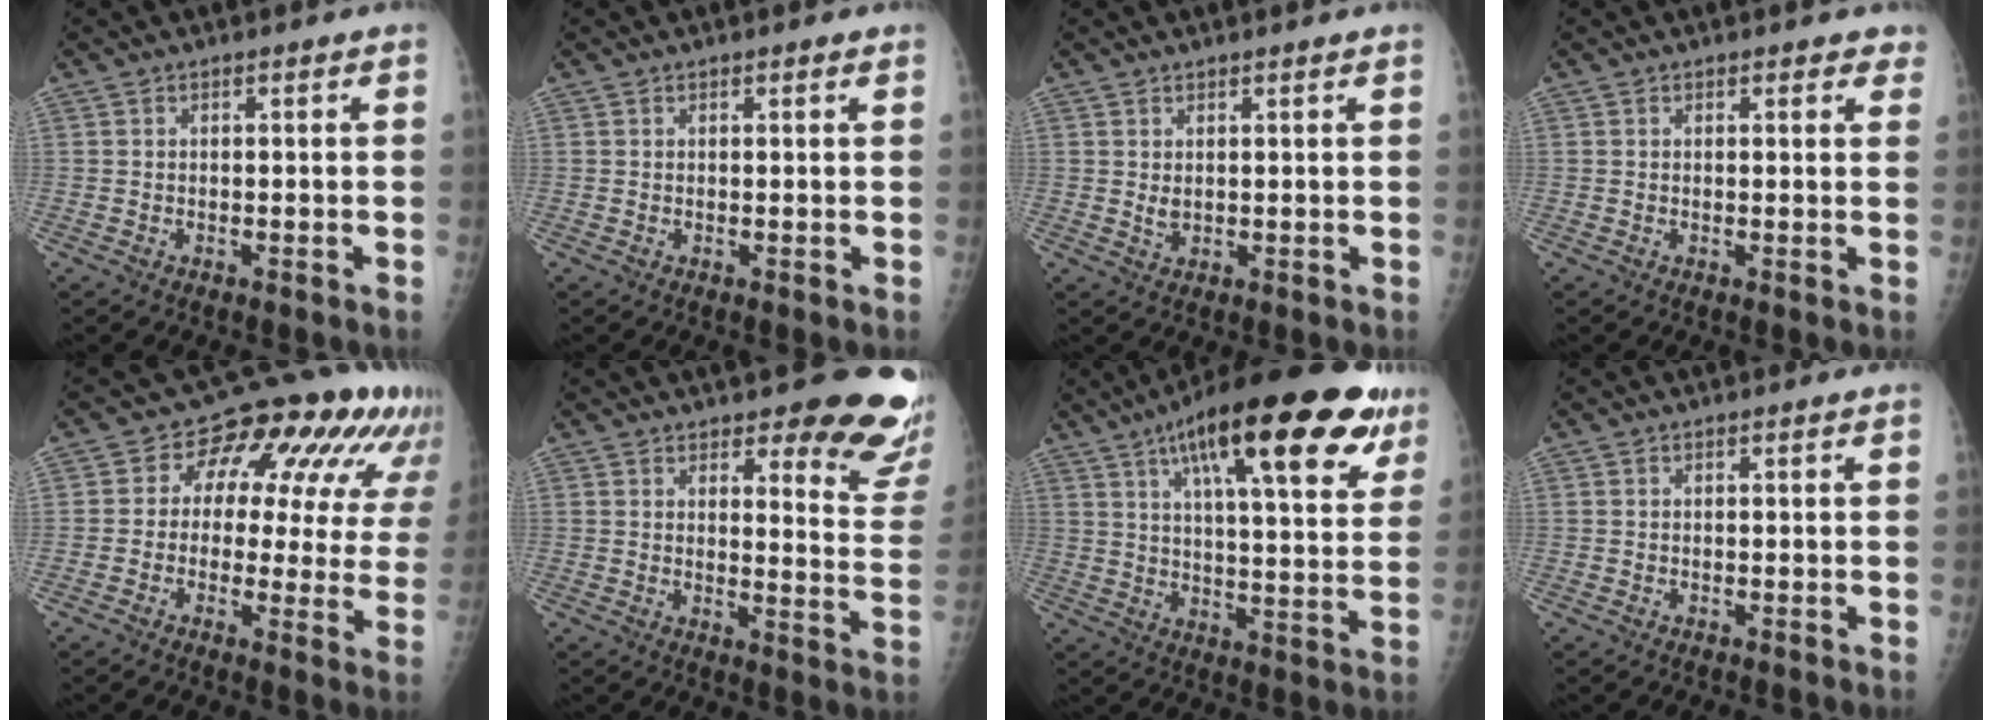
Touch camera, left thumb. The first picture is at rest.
{"total": 0.5, "force": [0.4, 0.2, 0.3], "torque": [-0.004, -0.002, 0.005]}
{"total": 2.3, "force": [1.3, 0.9, 1.7], "torque": [-0.029, -0.010, 0.028]}
{"total": 2.3, "force": [1.8, 1.1, 1.0], "torque": [0.015, -0.004, 0.012]}
{"total": 17.2, "force": [7.2, 9.8, 12.2], "torque": [-0.114, 0.012, 0.075]}
{"total": 15.2, "force": [11.7, 4.3, 8.6], "torque": [-0.057, -0.086, 0.125]}
{"total": 26.5, "force": [14.1, 7.8, 21.0], "torque": [-0.289, -0.016, 0.205]}
{"total": 0.0}